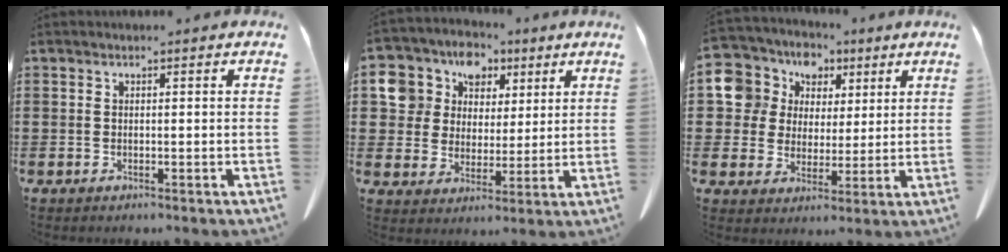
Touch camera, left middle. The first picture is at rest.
{"total": 8.8, "force": [4.2, 7.6, 1.5], "torque": [-0.081, -0.016, 0.076]}
{"total": 9.0, "force": [3.6, 8.0, 1.7], "torque": [-0.097, -0.014, 0.066]}